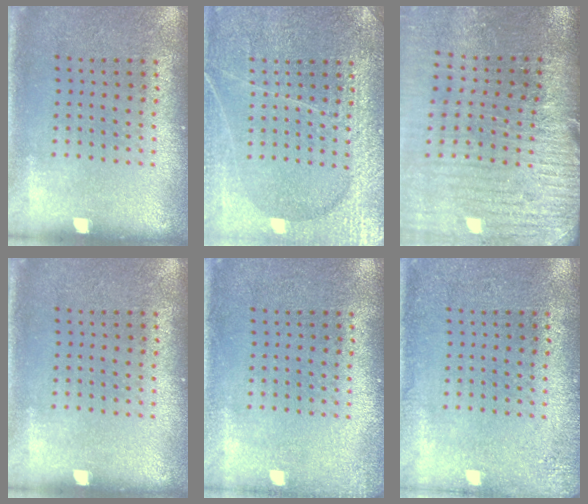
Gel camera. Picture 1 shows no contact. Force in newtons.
{"total": 3.7, "press": 3.7, "slide": 0.4}
{"total": 4.0, "press": 3.6, "slide": 1.9}
{"total": 0.0}
{"total": 1.0, "press": 1.0, "slide": 0.3}
{"total": 1.4, "press": 1.4, "slide": 0.2}